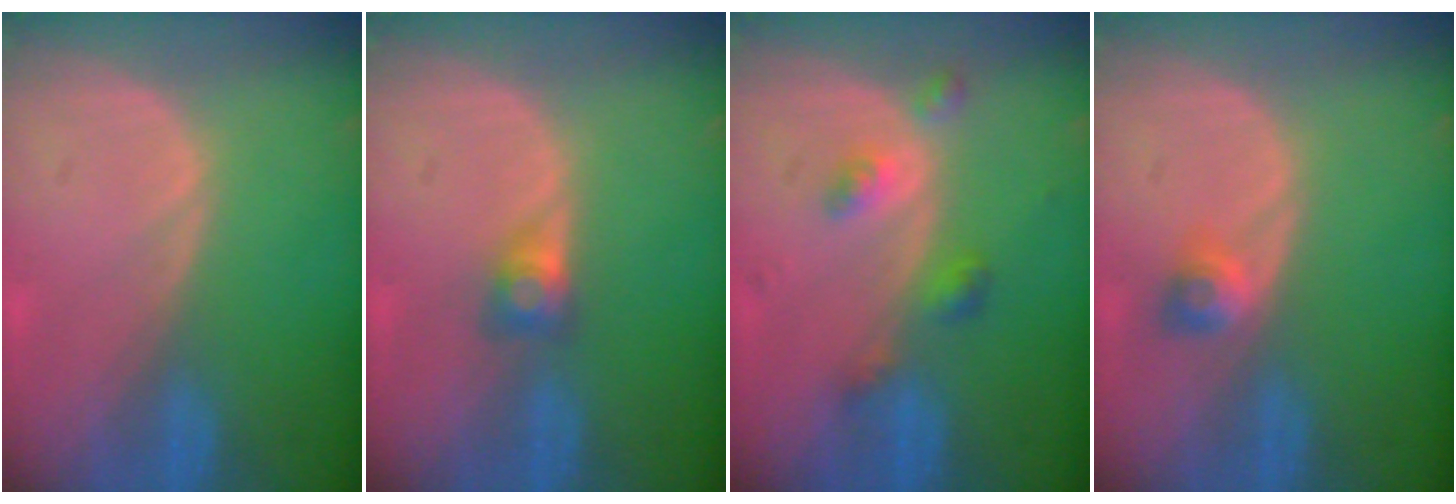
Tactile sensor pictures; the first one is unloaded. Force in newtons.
{"total": 2.6, "press": 2.4, "slide": 1.0}
{"total": 4.4, "press": 4.0, "slide": 2.0}
{"total": 2.5, "press": 2.2, "slide": 1.3}